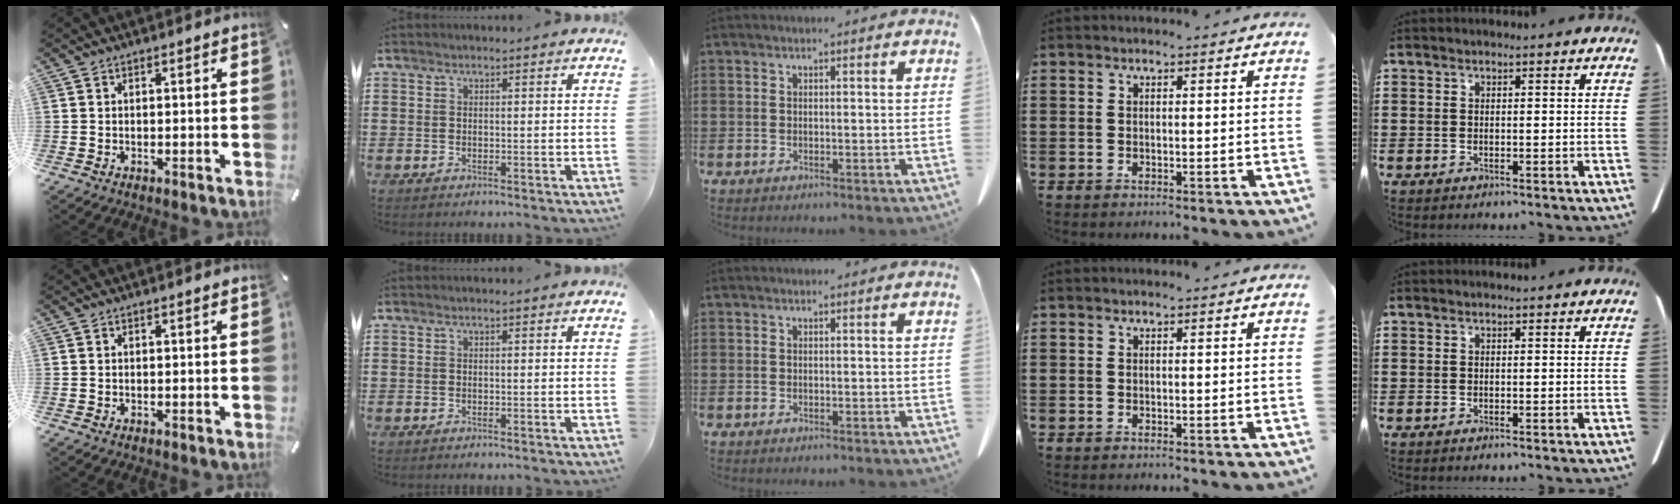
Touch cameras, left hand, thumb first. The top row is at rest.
{}